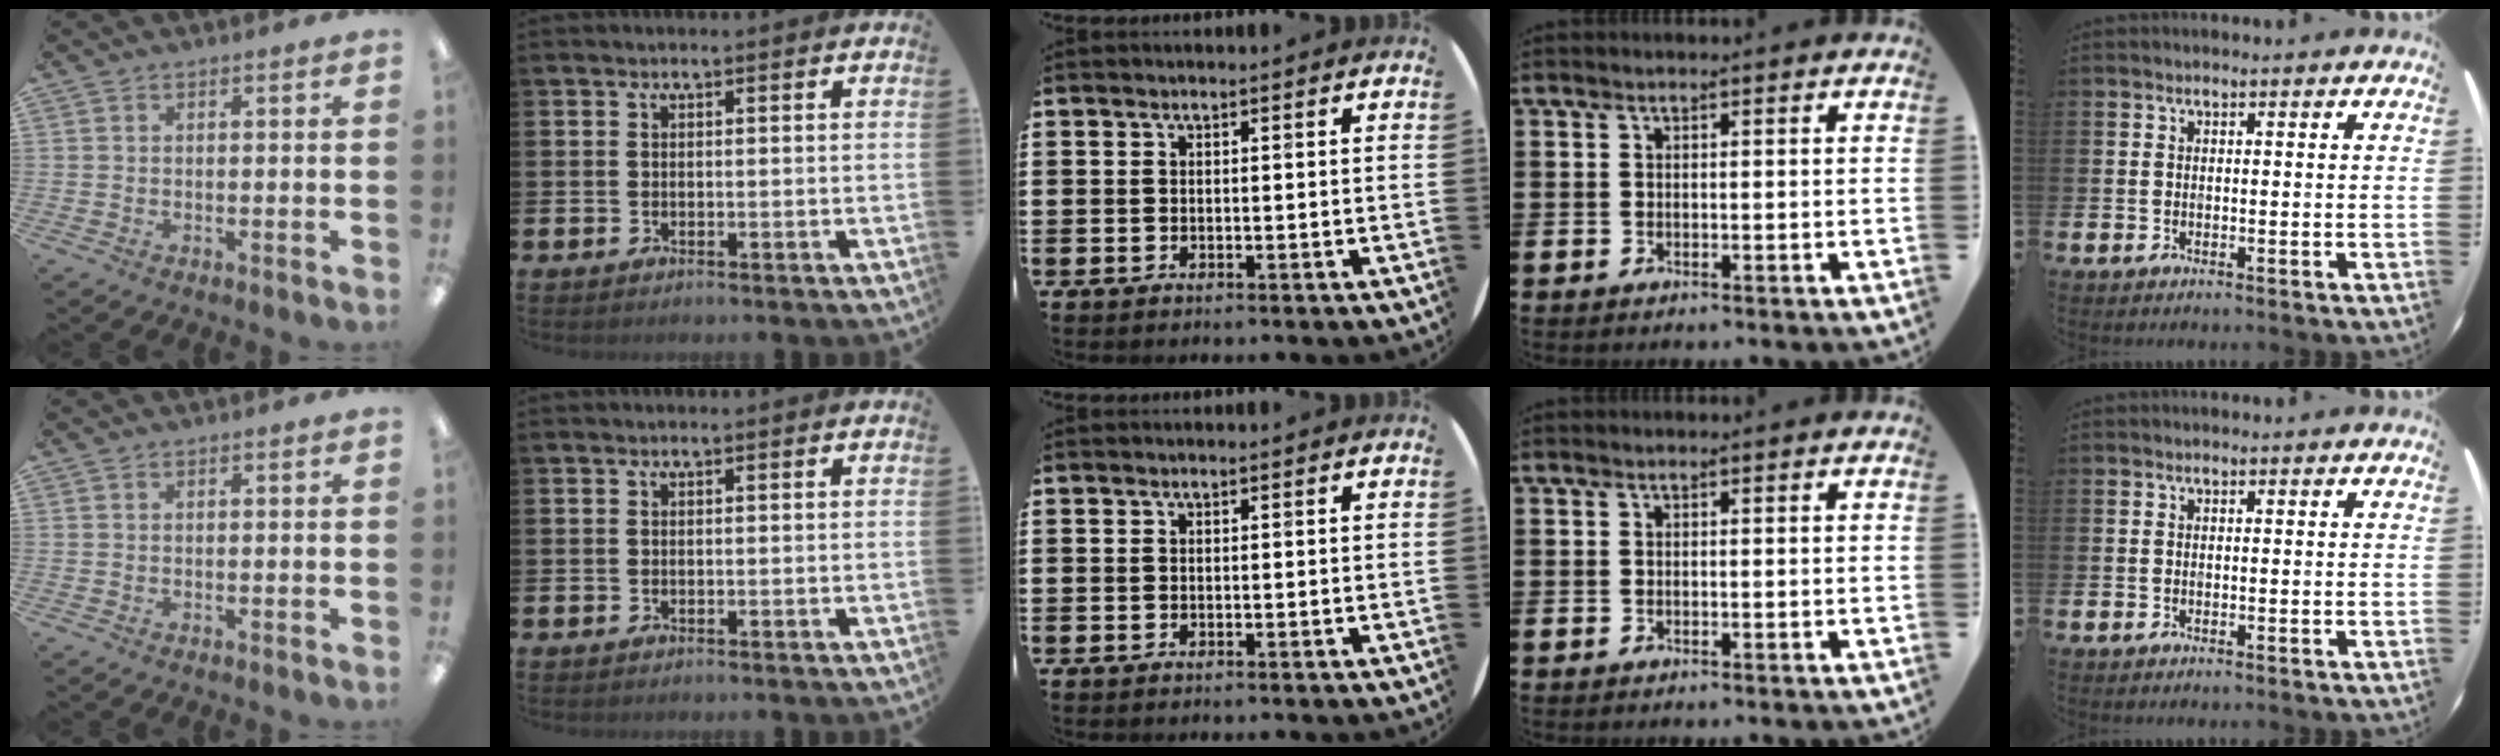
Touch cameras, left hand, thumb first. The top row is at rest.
{}